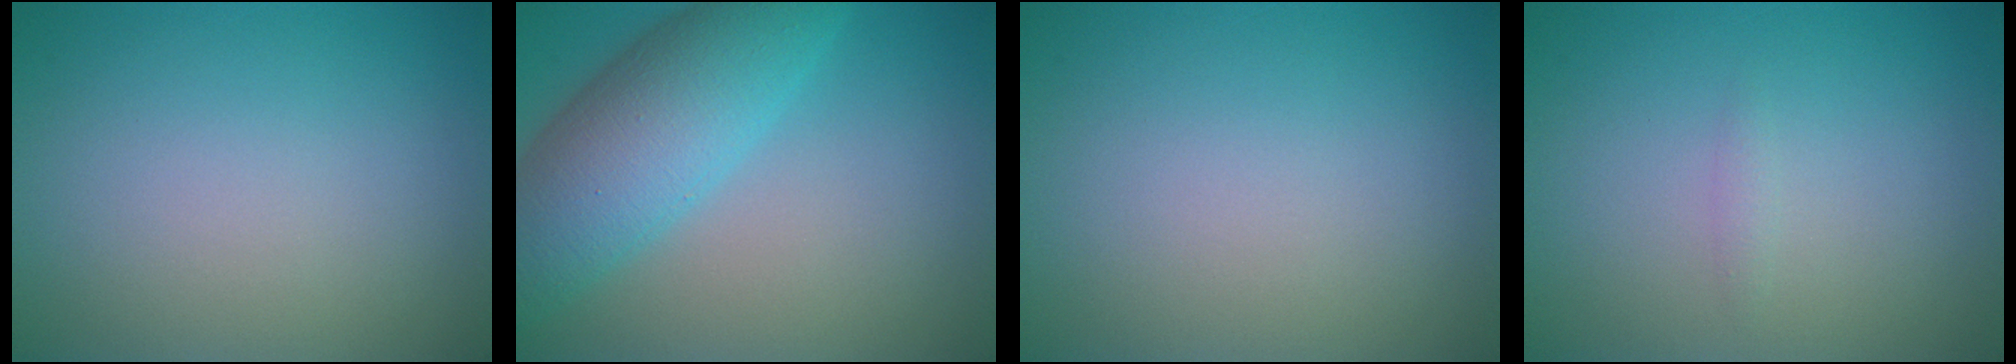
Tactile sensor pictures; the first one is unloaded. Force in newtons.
{"total": 8.0, "press": 8.0, "slide": 0.3}
{"total": 0.0}
{"total": 0.6, "press": 0.6, "slide": 0.0}